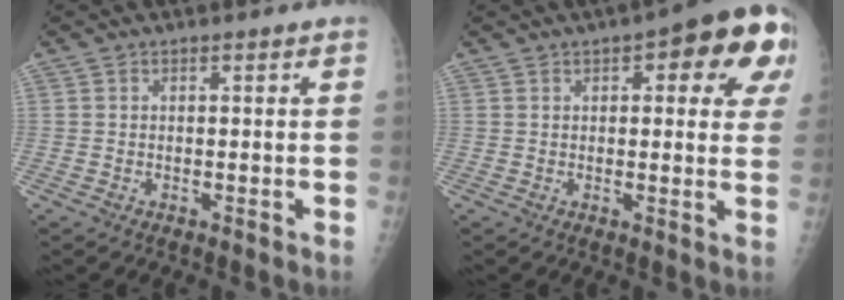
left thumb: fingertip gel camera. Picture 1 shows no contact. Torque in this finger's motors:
{"motor_torque": [0.24, 0.39, 0.25, -0.02, 0.13]}